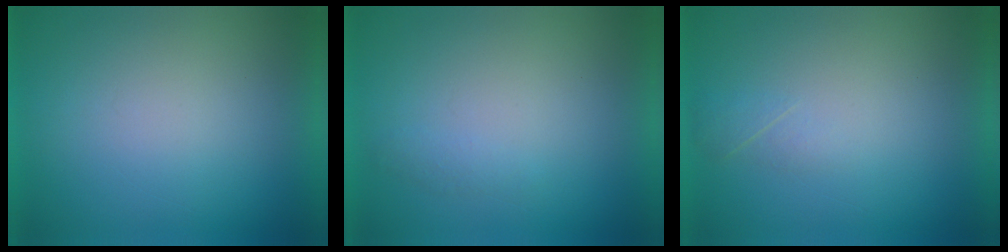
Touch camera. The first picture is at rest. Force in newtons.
{"total": 1.2}
{"total": 1.6}